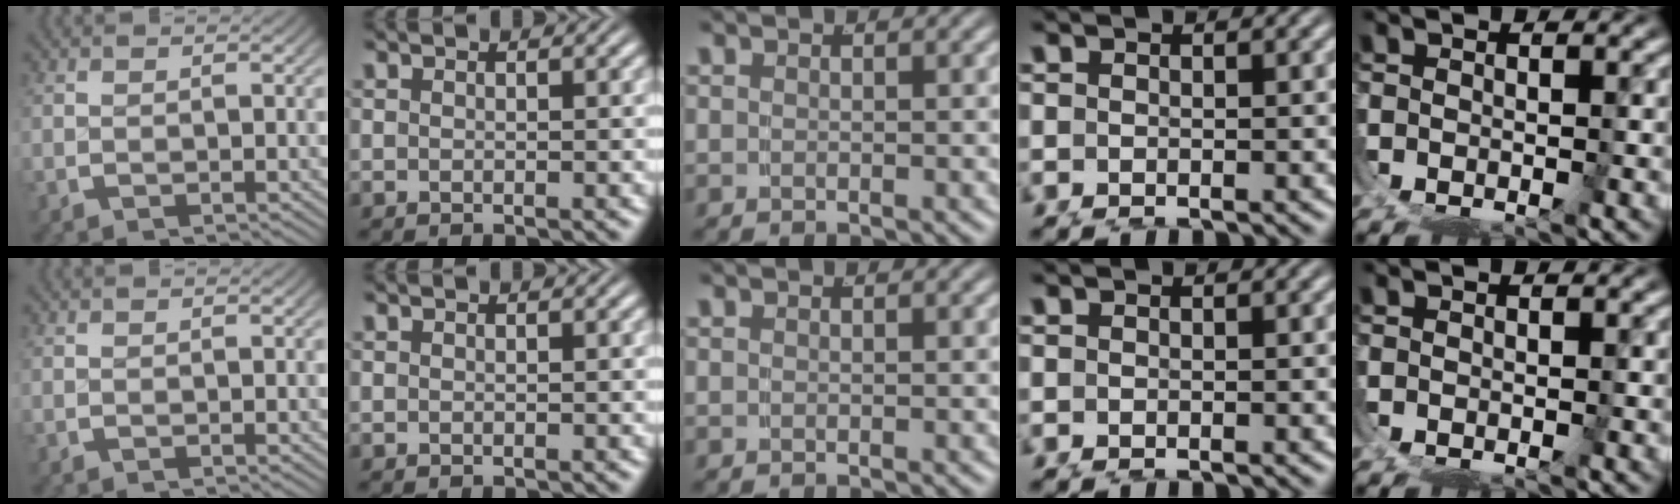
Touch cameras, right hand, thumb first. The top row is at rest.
{}